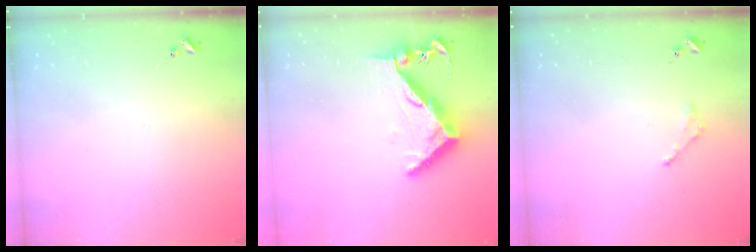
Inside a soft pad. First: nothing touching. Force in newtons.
{"total": 10.7, "press": 10.6, "slide": 1.3}
{"total": 2.8, "press": 2.7, "slide": 0.3}